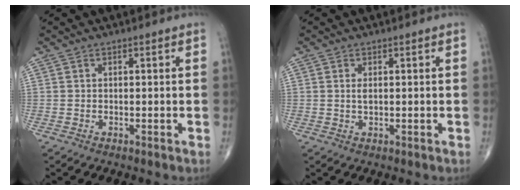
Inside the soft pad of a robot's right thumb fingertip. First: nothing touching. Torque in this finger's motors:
{"motor_torque": [-0.32, 0.14, 0.15, 0.15, -0.01]}